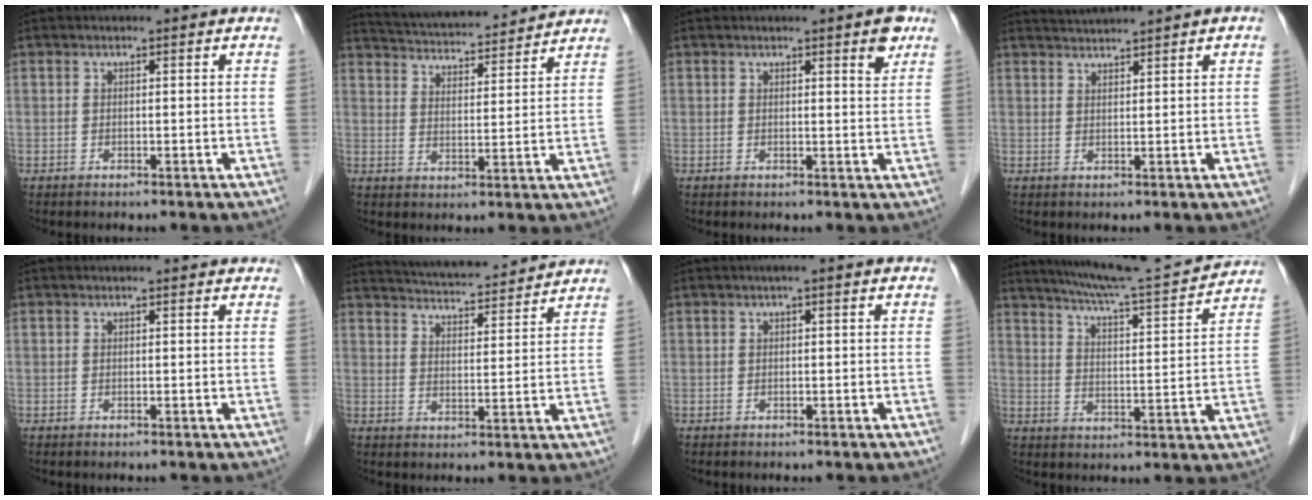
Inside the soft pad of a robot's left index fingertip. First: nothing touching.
{"total": 16.0, "force": [15.0, 2.5, 4.8], "torque": [-0.078, 0.026, 0.228]}
{"total": 3.2, "force": [2.0, 0.6, 2.4], "torque": [-0.023, -0.007, 0.024]}
{"total": 2.8, "force": [2.6, -0.4, 0.8], "torque": [-0.014, 0.012, 0.052]}
{"total": 2.6, "force": [2.2, 1.0, 0.8], "torque": [0.002, 0.017, 0.023]}
{"total": 14.7, "force": [13.8, 2.1, 4.6], "torque": [-0.072, 0.020, 0.203]}
{"total": 1.6, "force": [0.8, 0.4, 1.4], "torque": [-0.017, 0.006, 0.011]}
{"total": 15.2, "force": [14.3, -0.1, 5.1], "torque": [-0.085, -0.011, 0.209]}